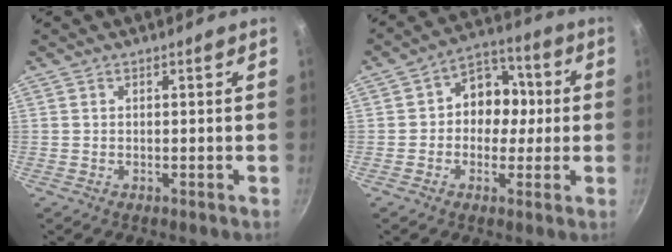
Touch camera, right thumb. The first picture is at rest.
{"total": 10.2, "force": [0.2, 8.4, 5.7], "torque": [-0.023, 0.023, -0.014]}